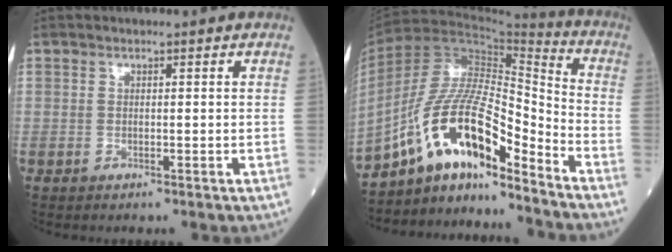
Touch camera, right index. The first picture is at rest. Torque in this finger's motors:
{"motor_torque": [0.60, -0.51, 0.53, 0.15]}